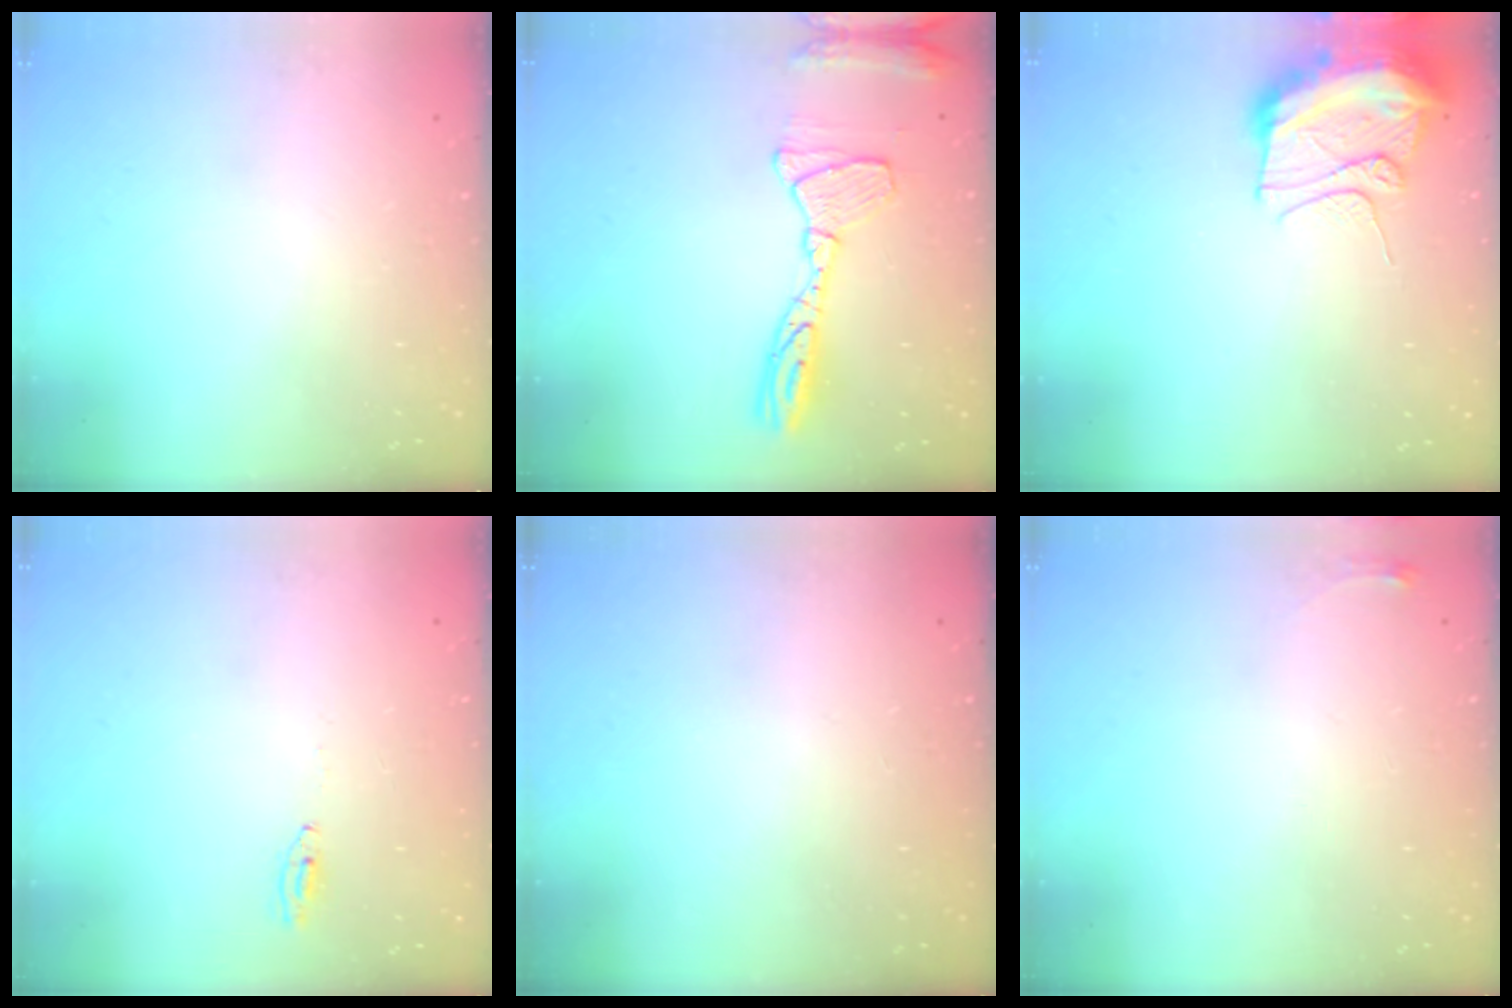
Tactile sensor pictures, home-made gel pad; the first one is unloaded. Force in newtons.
{"total": 14.2, "press": 14.1, "slide": 1.2}
{"total": 12.4, "press": 12.3, "slide": 1.6}
{"total": 2.0, "press": 2.0, "slide": 0.2}
{"total": 0.0}
{"total": 3.6, "press": 3.6, "slide": 0.5}